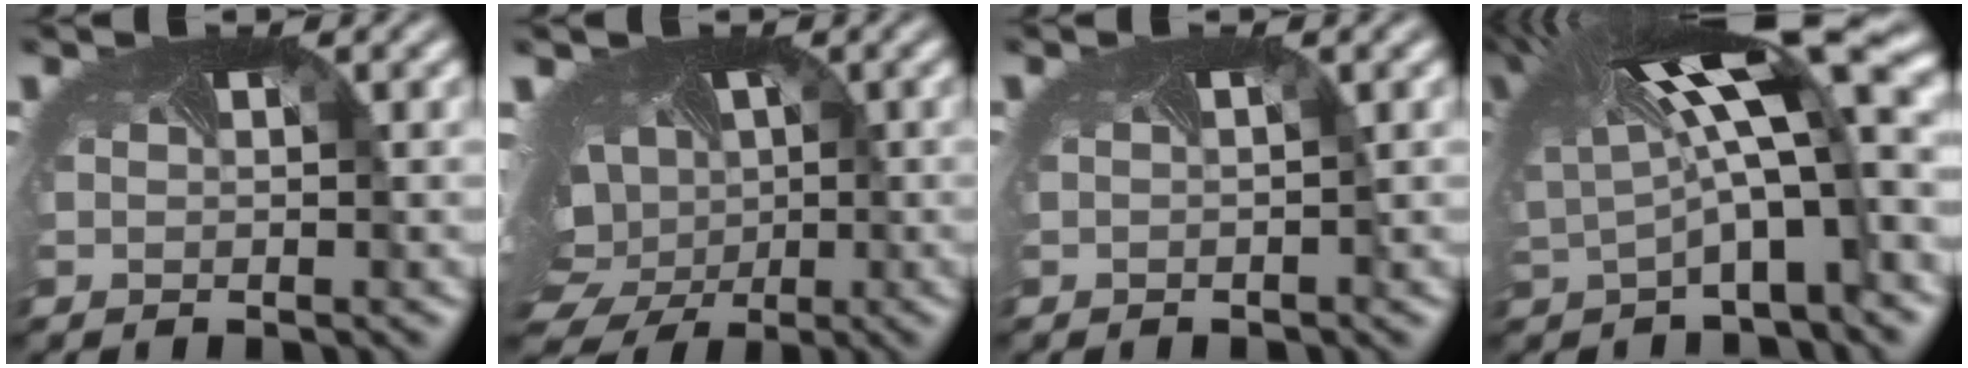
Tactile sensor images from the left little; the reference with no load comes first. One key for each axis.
{"total": 15.1, "fx": -1.6, "fy": 11.5, "fz": 9.6, "tx": -0.182, "ty": -0.015, "tz": -0.022}
{"total": 0.6, "fx": -0.1, "fy": 0.3, "fz": 0.5, "tx": 0.002, "ty": 0.006, "tz": -0.003}
{"total": 11.4, "fx": 2.8, "fy": 3.5, "fz": 10.5, "tx": -0.195, "ty": 0.004, "tz": 0.050}